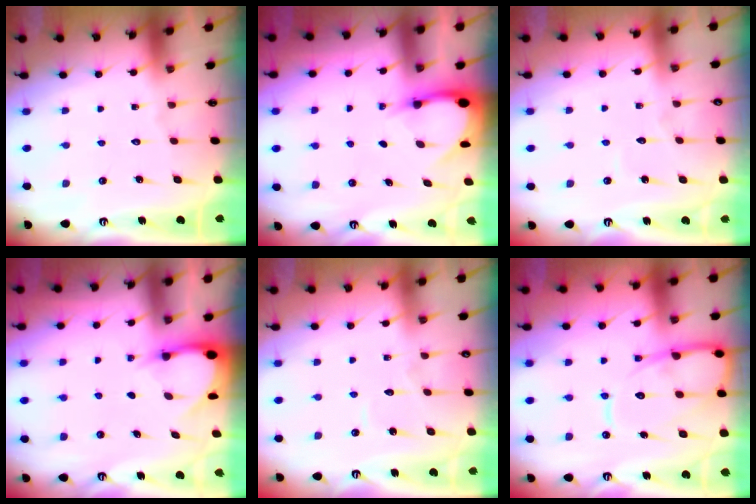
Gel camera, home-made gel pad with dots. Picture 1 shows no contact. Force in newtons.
{"total": 3.6, "press": 3.6, "slide": 0.3}
{"total": 2.5, "press": 2.5, "slide": 0.3}
{"total": 3.1, "press": 3.1, "slide": 0.2}
{"total": 2.8, "press": 2.8, "slide": 0.3}
{"total": 11.9, "press": 11.8, "slide": 1.3}